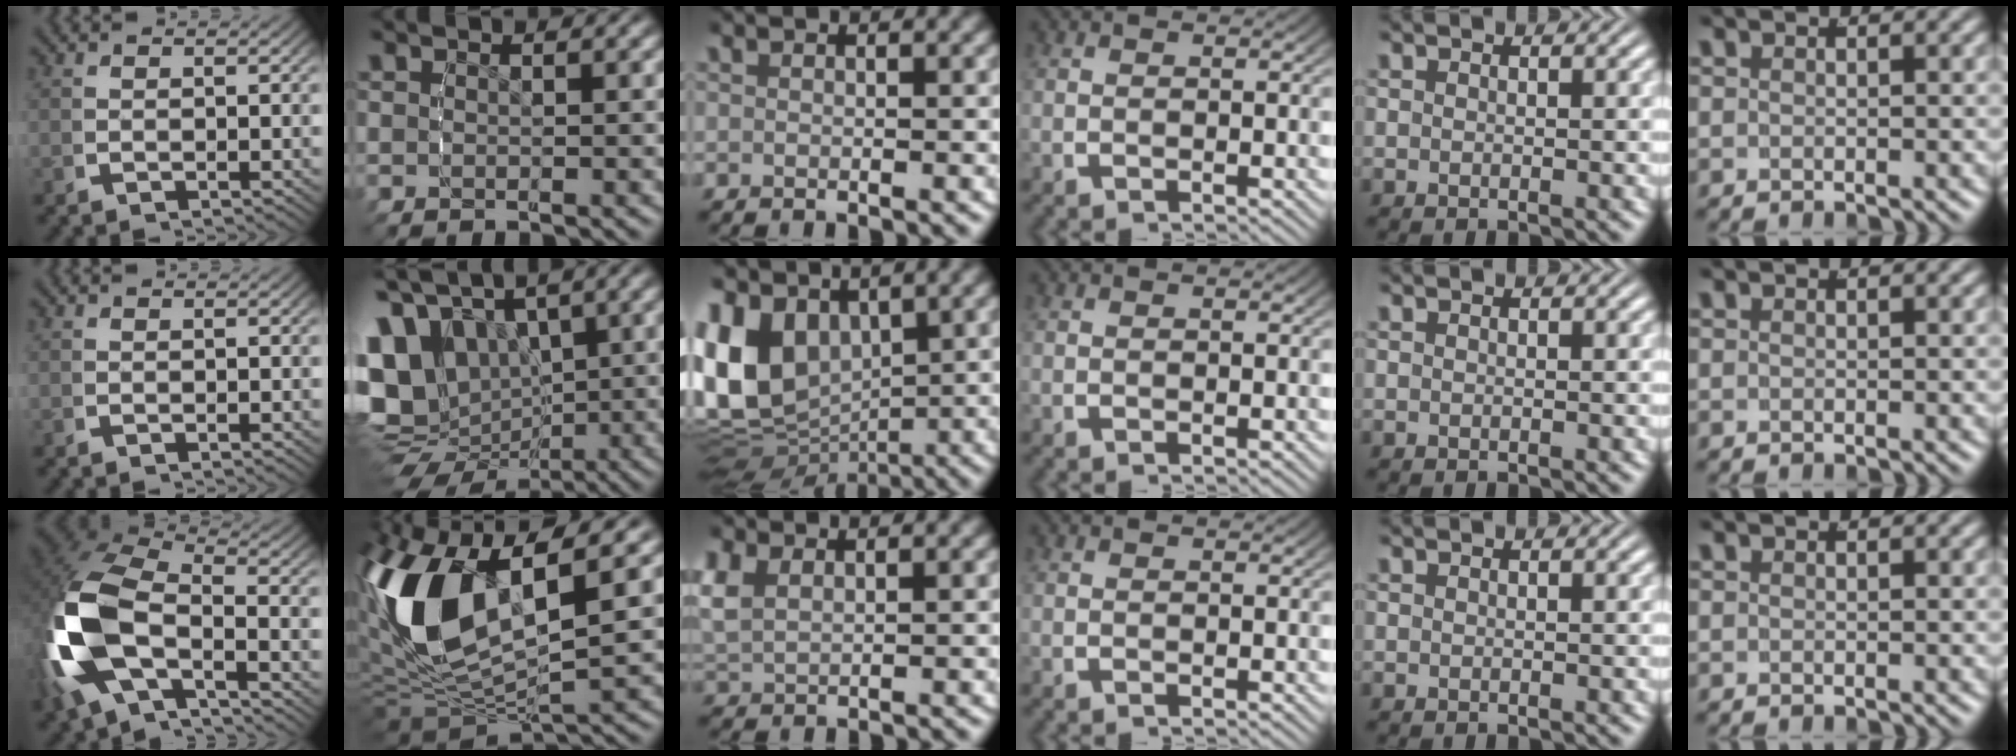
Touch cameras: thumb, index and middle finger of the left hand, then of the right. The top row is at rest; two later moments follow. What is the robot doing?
{"motion": "lift_and_place", "object": "pen"}